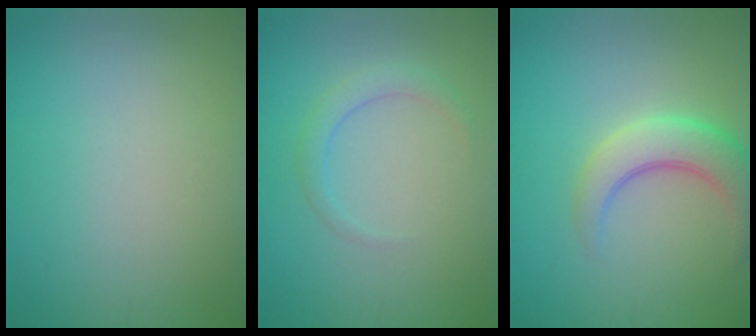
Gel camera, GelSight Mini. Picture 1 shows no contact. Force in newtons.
{"total": 1.7, "press": 1.7, "slide": 0.1}
{"total": 4.6, "press": 4.6, "slide": 0.2}